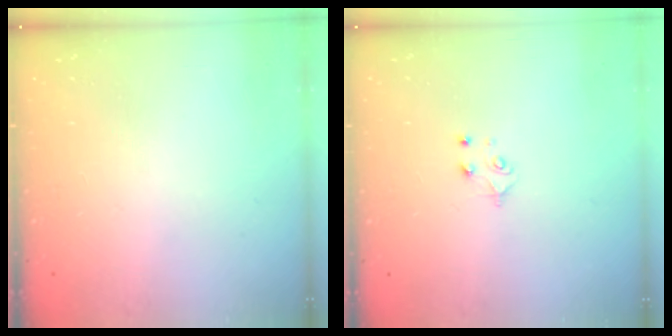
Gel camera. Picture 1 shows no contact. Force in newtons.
{"total": 4.0, "press": 3.9, "slide": 0.4}